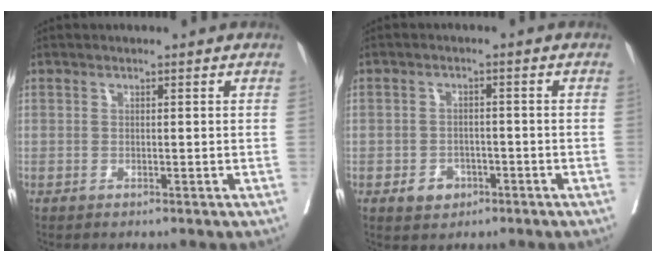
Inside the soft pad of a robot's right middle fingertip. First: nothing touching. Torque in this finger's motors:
{"motor_torque": [0.74, -0.63, 0.21, 0.02]}